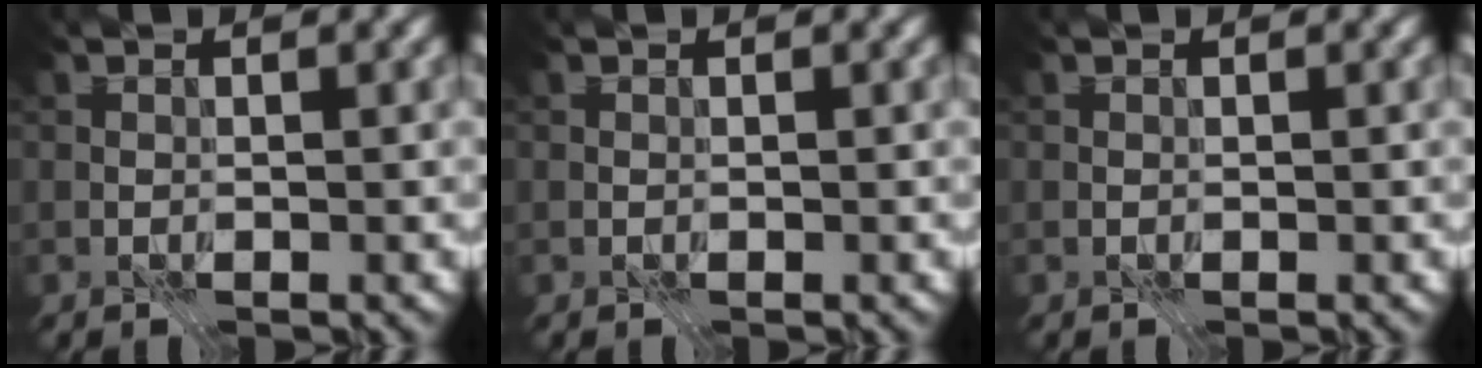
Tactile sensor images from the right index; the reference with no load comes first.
{"total": 0.0}
{"total": 0.0}